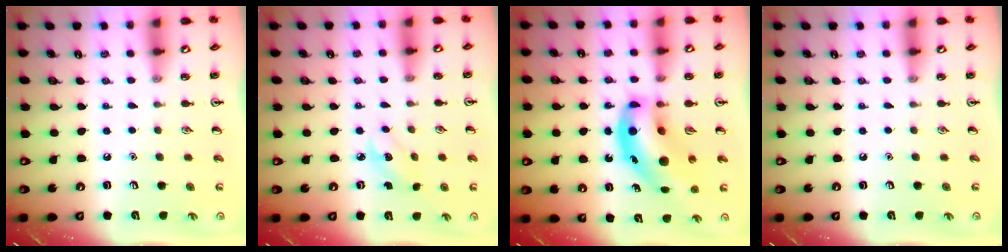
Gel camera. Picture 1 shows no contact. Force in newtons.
{"total": 2.7, "press": 2.6, "slide": 0.7}
{"total": 15.6, "press": 15.0, "slide": 4.3}
{"total": 0.0}